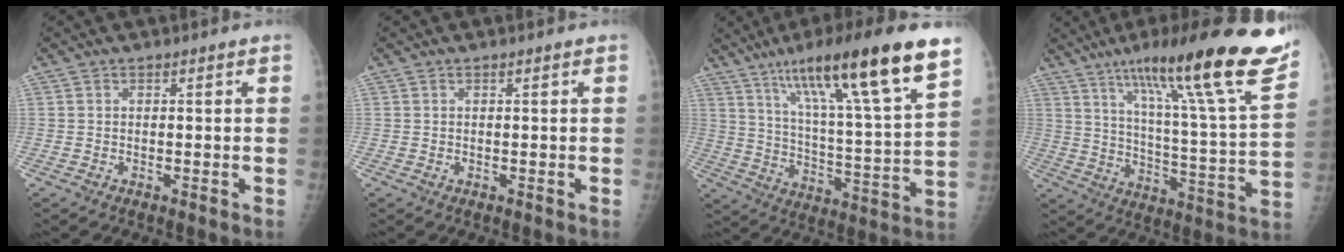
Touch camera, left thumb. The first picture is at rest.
{"total": 0.0}
{"total": 24.0, "force": [14.6, 3.1, 18.8], "torque": [-0.289, -0.040, 0.240]}
{"total": 27.6, "force": [18.1, 2.7, 20.8], "torque": [-0.300, -0.063, 0.271]}